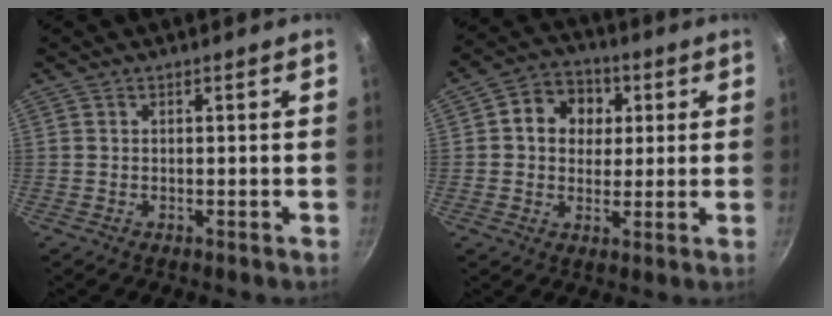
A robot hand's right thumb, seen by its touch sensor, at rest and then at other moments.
{"total": 9.7, "force": [2.4, 8.1, 4.8], "torque": [-0.047, 0.005, 0.024]}